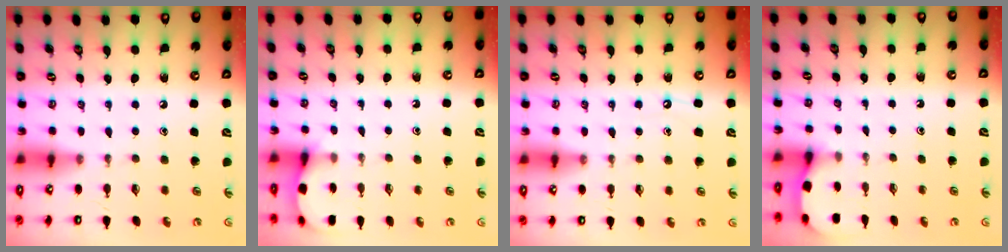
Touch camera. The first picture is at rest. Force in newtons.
{"total": 4.1, "press": 4.1, "slide": 0.4}
{"total": 4.9, "press": 4.9, "slide": 0.6}
{"total": 2.2, "press": 2.2, "slide": 0.3}